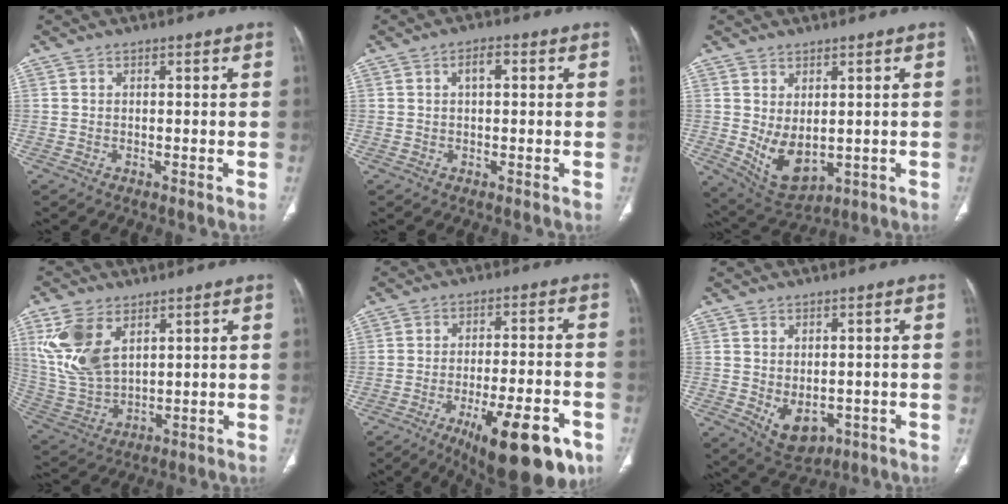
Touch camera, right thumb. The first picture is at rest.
{"total": 2.7, "force": [0.7, 1.1, 2.3], "torque": [-0.038, 0.004, 0.011]}
{"total": 8.5, "force": [-0.2, 5.1, 6.8], "torque": [-0.103, -0.011, 0.026]}
{"total": 13.1, "force": [5.7, 7.5, 9.1], "torque": [-0.191, -0.017, 0.132]}
{"total": 18.3, "force": [-9.4, 5.8, 14.5], "torque": [-0.163, 0.038, -0.127]}
{"total": 6.7, "force": [-1.3, 4.6, 4.7], "torque": [-0.055, -0.004, 0.003]}